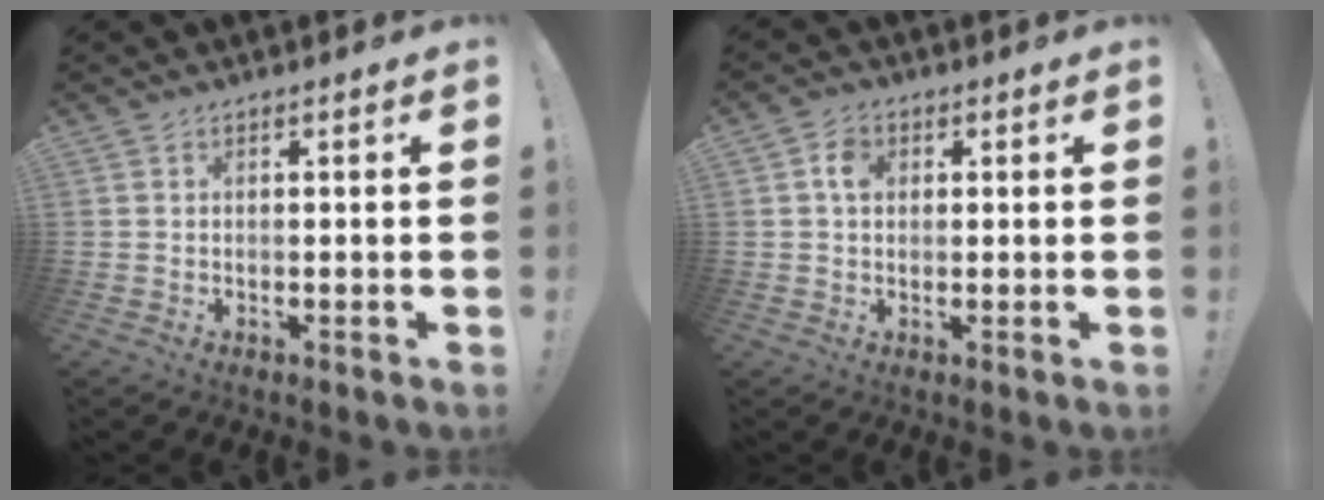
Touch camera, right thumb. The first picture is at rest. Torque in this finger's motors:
{"motor_torque": [0.00, -0.01, 0.26, 0.26, 0.00]}